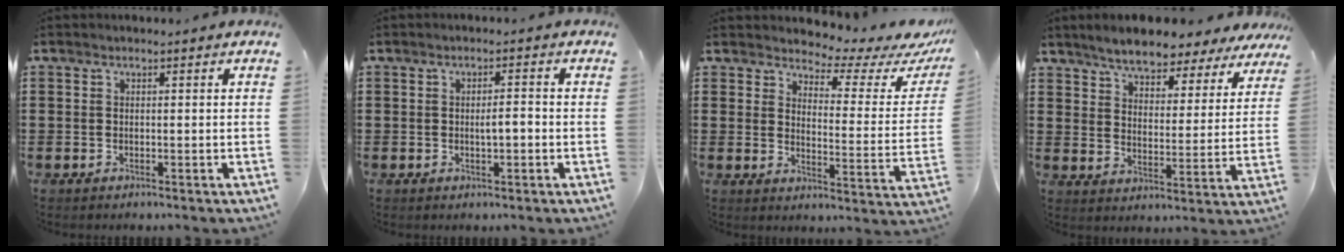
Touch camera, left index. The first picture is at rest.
{"total": 2.3, "force": [-0.4, 0.6, 2.2], "torque": [-0.041, 0.003, -0.008]}
{"total": 4.0, "force": [3.7, 0.9, 1.3], "torque": [-0.034, -0.034, 0.055]}
{"total": 6.2, "force": [6.0, 0.9, 1.6], "torque": [-0.061, -0.030, 0.103]}